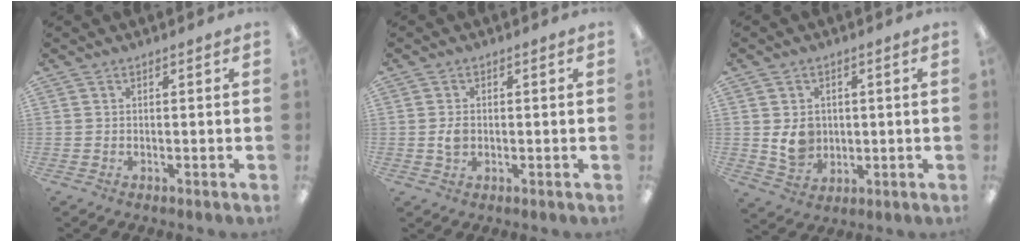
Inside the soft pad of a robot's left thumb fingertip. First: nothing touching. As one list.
[{"total": 2.7, "force": [-0.1, 1.8, 2.0], "torque": [-0.029, 0.001, -0.003]}, {"total": 7.0, "force": [0.7, 6.0, 3.5], "torque": [-0.047, 0.002, 0.014]}]